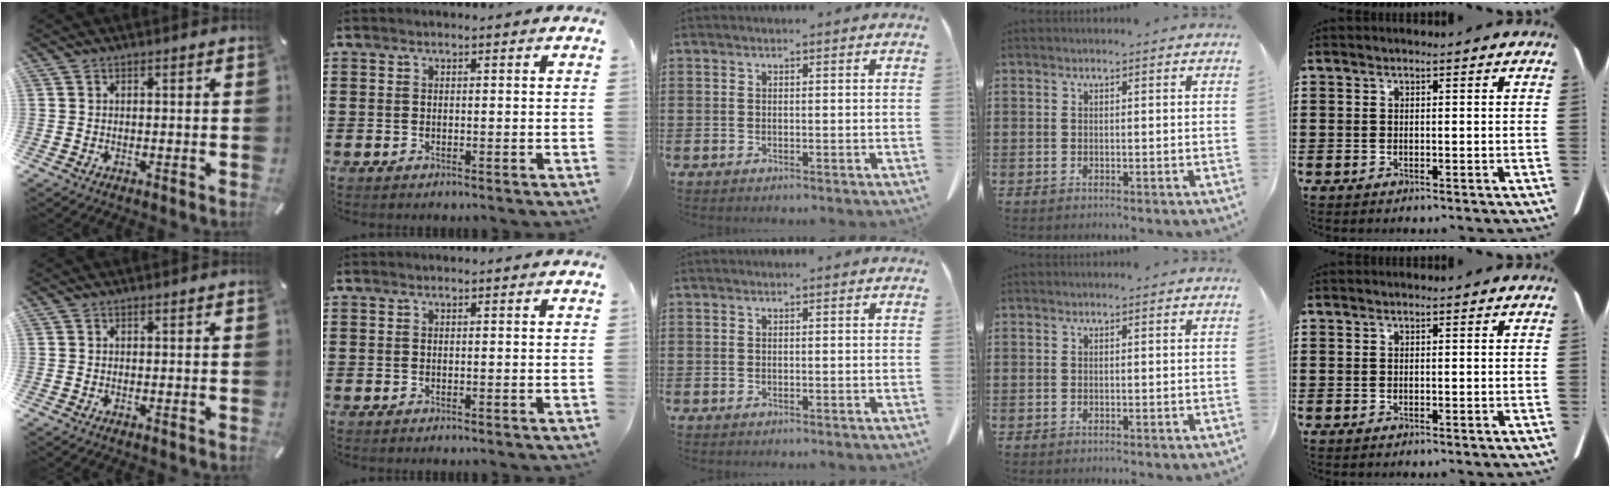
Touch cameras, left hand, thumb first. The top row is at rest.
{}